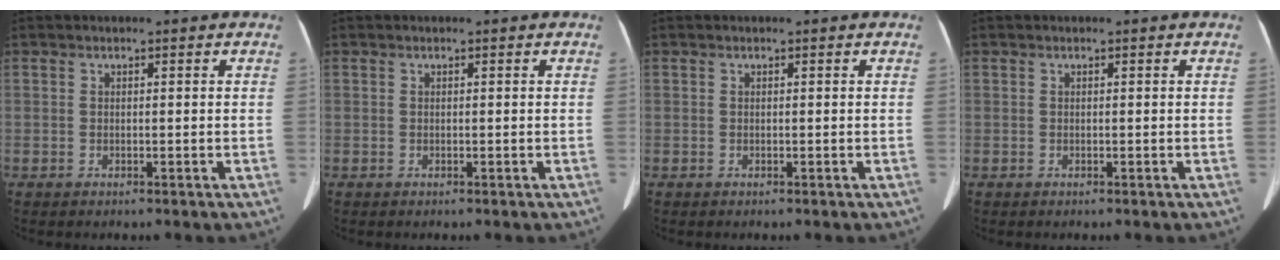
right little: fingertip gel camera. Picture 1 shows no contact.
{"total": 0.0}
{"total": 0.0}
{"total": 0.0}